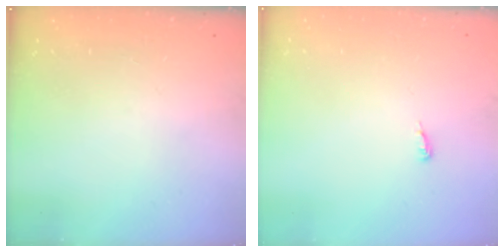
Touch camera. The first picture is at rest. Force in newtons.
{"total": 3.5, "press": 3.5, "slide": 0.3}